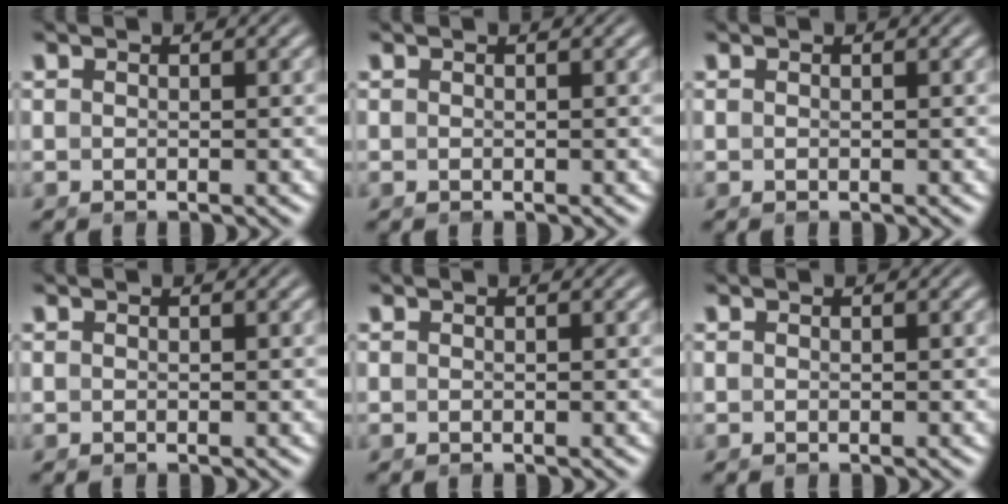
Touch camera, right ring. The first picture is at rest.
{"total": 0.0}
{"total": 0.0}
{"total": 0.0}
{"total": 0.0}
{"total": 0.0}